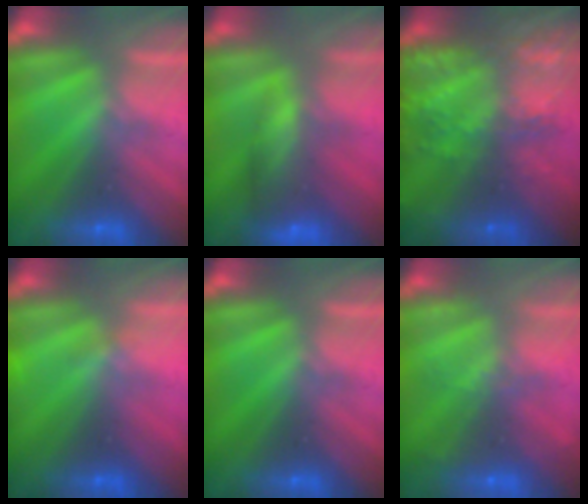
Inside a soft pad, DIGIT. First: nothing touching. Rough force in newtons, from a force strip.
{"total": 9.4}
{"total": 7.5}
{"total": 3.5}
{"total": 0.0}
{"total": 2.2}